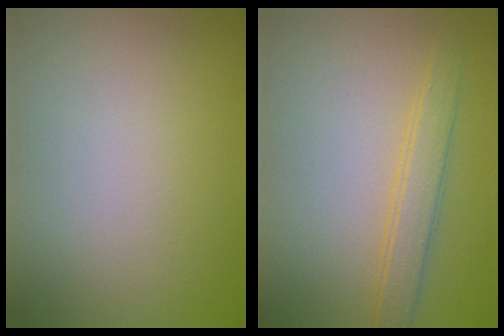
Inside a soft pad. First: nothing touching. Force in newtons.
{"total": 2.5, "press": 2.5, "slide": 0.1}